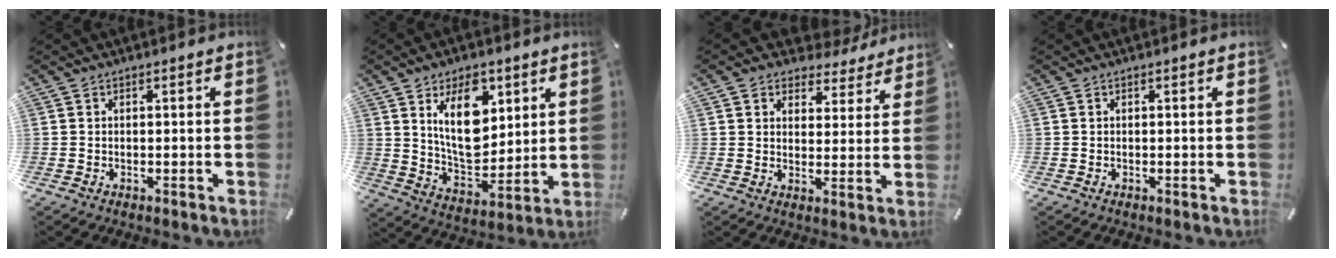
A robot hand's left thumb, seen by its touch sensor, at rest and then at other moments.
{"total": 15.1, "force": [6.0, 9.2, 10.4], "torque": [-0.187, -0.018, 0.105]}
{"total": 4.8, "force": [3.3, 3.5, 0.6], "torque": [-0.009, -0.033, 0.053]}
{"total": 0.0}